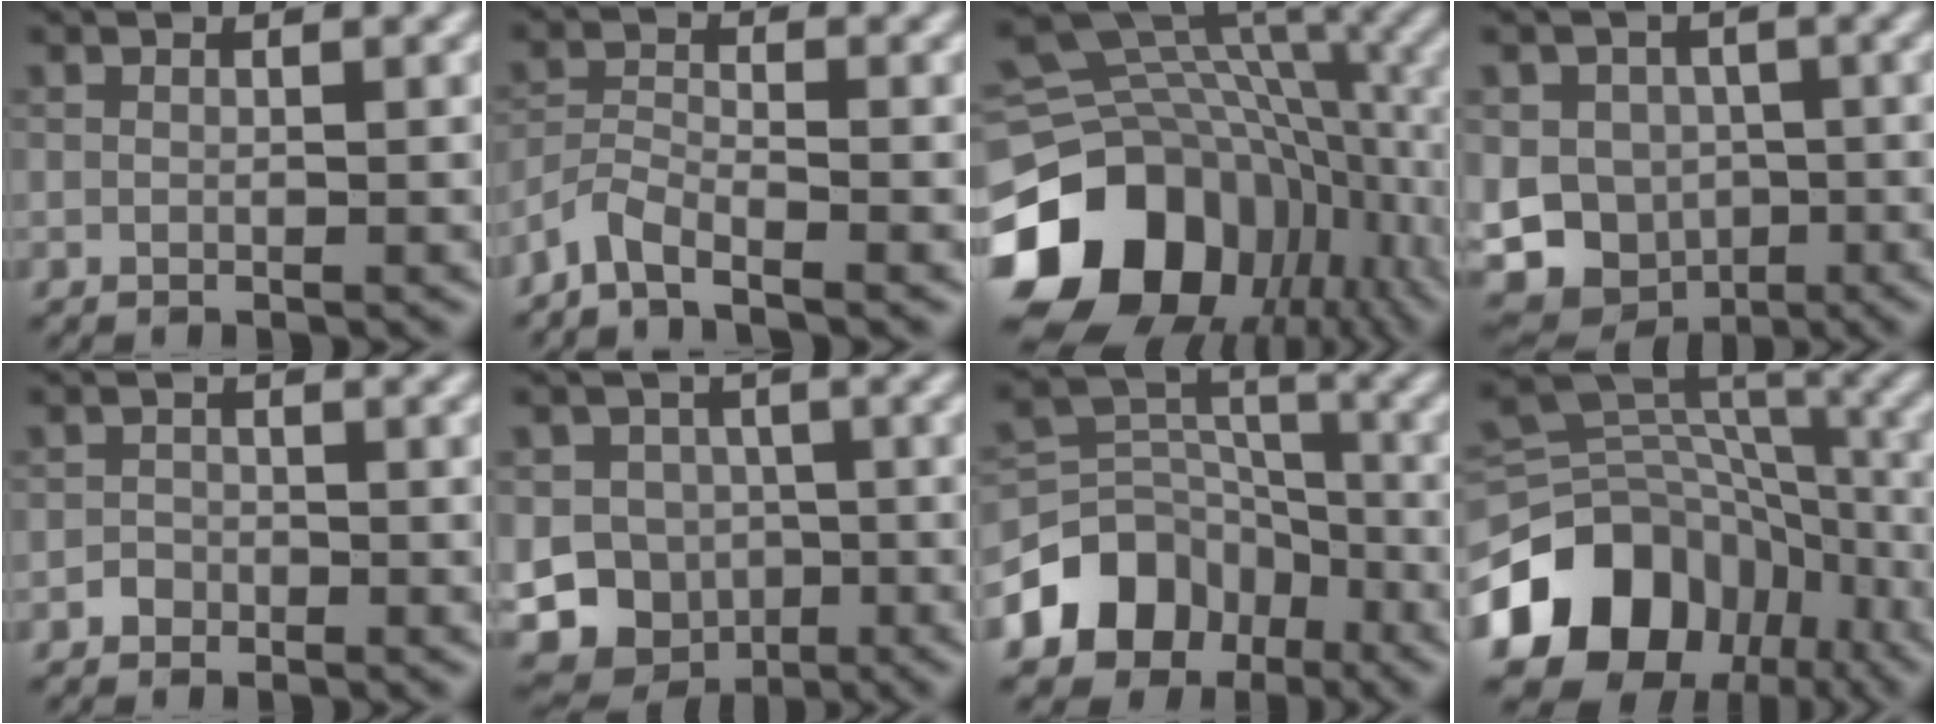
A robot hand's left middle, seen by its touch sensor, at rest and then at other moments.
{"total": 2.4, "force": [-2.1, 0.4, 1.2], "torque": [-0.026, 0.003, -0.051]}
{"total": 17.2, "force": [-6.0, 12.9, 9.7], "torque": [-0.210, -0.026, -0.104]}
{"total": 12.2, "force": [-2.5, 11.0, 4.5], "torque": [-0.087, -0.008, -0.068]}
{"total": 0.9, "force": [-0.5, 0.8, 0.0], "torque": [0.007, 0.002, -0.009]}
{"total": 13.5, "force": [-3.9, 12.3, 3.8], "torque": [-0.088, -0.012, -0.085]}
{"total": 7.6, "force": [-4.2, 5.6, 2.8], "torque": [-0.041, 0.002, -0.084]}
{"total": 15.3, "force": [-7.7, 11.7, 6.2], "torque": [-0.137, 0.006, -0.124]}